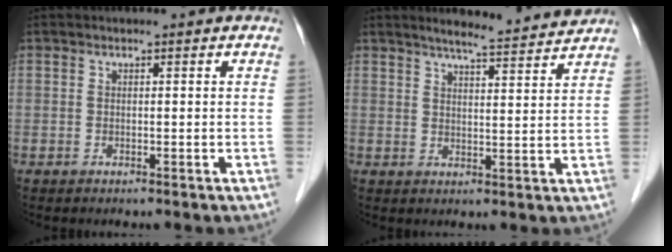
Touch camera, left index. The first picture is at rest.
{"total": 8.5, "force": [8.0, -0.3, 2.8], "torque": [-0.049, 0.002, 0.105]}